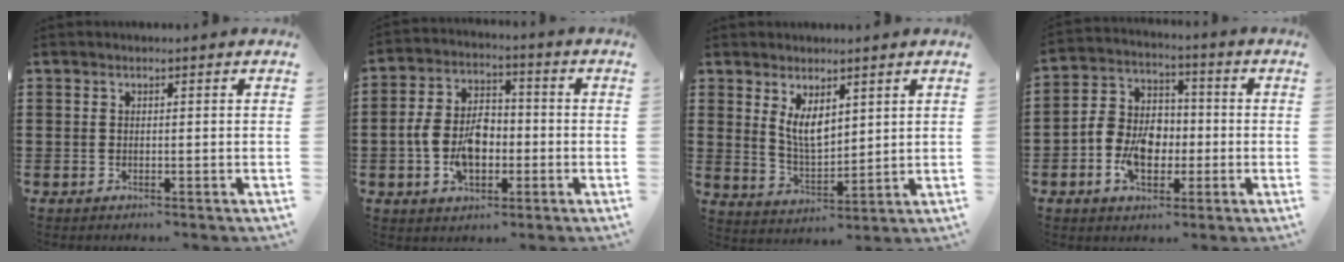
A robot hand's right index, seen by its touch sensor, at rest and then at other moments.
{"total": 8.1, "force": [-1.6, 5.5, 5.7], "torque": [-0.124, 0.009, -0.035]}
{"total": 5.3, "force": [2.5, 2.3, 4.0], "torque": [-0.086, -0.002, 0.046]}
{"total": 8.2, "force": [-2.1, 6.3, 4.9], "torque": [-0.111, 0.012, -0.042]}